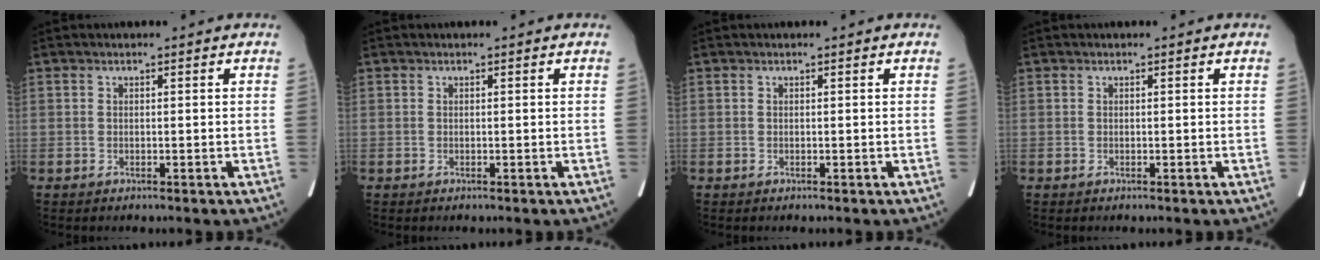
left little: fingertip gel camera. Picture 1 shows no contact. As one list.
[{"total": 0.0}, {"total": 0.0}, {"total": 0.0}]